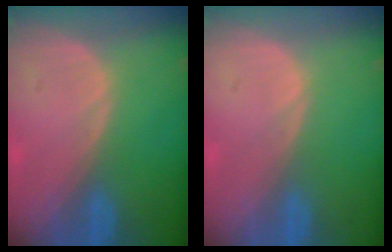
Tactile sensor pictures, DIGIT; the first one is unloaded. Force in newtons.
{"total": 0.0}